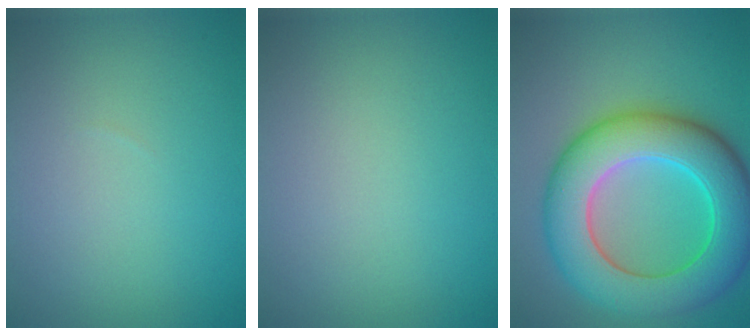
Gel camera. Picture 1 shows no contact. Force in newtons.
{"total": 0.0}
{"total": 11.2, "press": 11.2, "slide": 0.2}